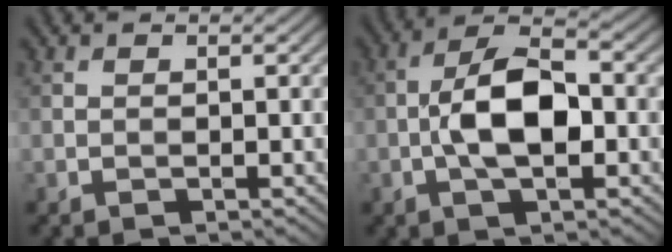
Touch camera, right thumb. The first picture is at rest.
{"total": 8.1, "force": [-1.2, 3.6, 7.2], "torque": [-0.137, 0.014, -0.031]}